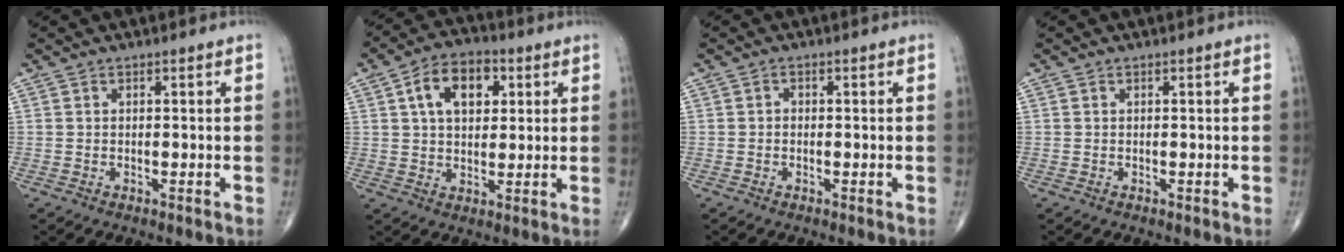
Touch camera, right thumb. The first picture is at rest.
{"total": 10.8, "force": [3.4, 6.7, 7.7], "torque": [-0.101, 0.004, 0.050]}
{"total": 0.7, "force": [-0.2, 0.6, 0.3], "torque": [0.005, 0.002, -0.009]}
{"total": 0.0}